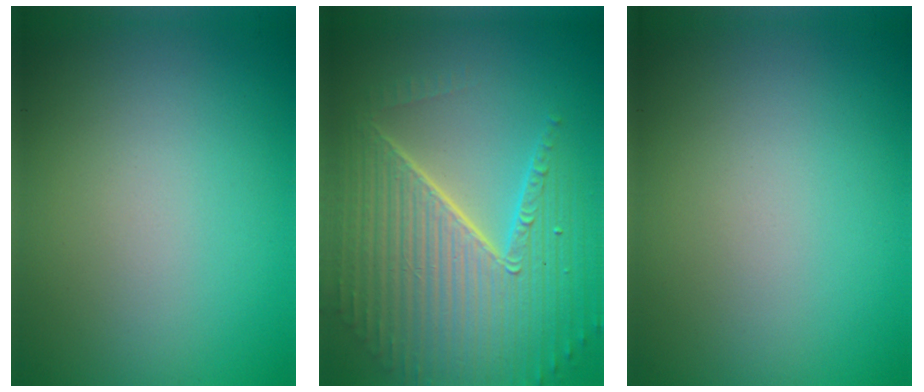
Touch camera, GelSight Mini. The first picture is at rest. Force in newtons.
{"total": 9.5, "press": 6.0, "slide": 7.4}
{"total": 0.0}